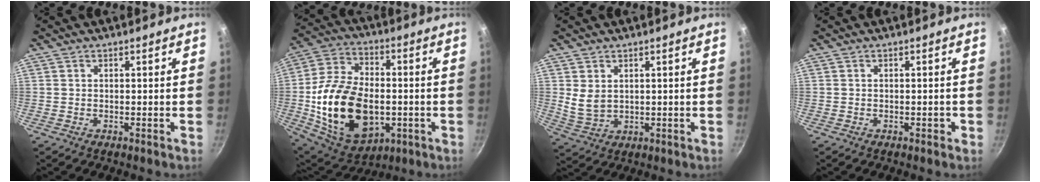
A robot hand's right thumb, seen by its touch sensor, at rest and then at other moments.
{"total": 23.6, "force": [-3.2, 15.2, 17.7], "torque": [-0.315, 0.018, -0.041]}
{"total": 4.8, "force": [1.5, 3.4, 3.0], "torque": [-0.052, -0.016, 0.040]}
{"total": 0.9, "force": [-0.4, 0.5, 0.6], "torque": [-0.002, 0.005, -0.004]}